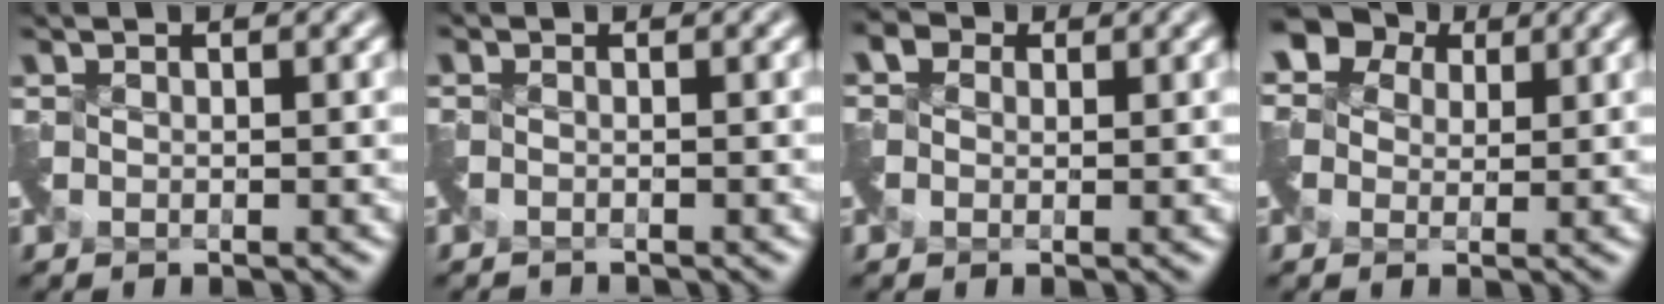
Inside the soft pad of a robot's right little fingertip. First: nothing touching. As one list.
[{"total": 1.6, "force": [-1.5, -0.3, -0.7], "torque": [0.012, -0.018, -0.031]}, {"total": 1.3, "force": [-0.5, 0.9, -0.9], "torque": [0.011, -0.004, -0.009]}, {"total": 5.6, "force": [1.8, 4.8, 2.2], "torque": [-0.057, 0.024, 0.005]}]